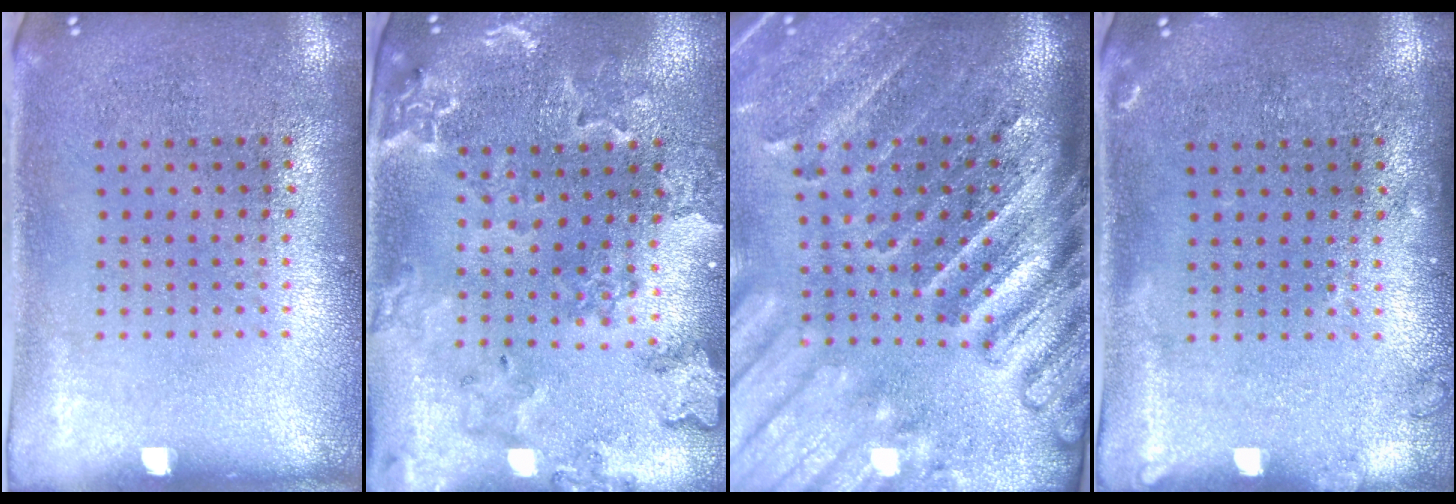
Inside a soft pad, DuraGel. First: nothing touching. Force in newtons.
{"total": 1.8, "press": 1.8, "slide": 0.3}
{"total": 4.4, "press": 3.5, "slide": 2.7}
{"total": 1.0, "press": 1.0, "slide": 0.3}